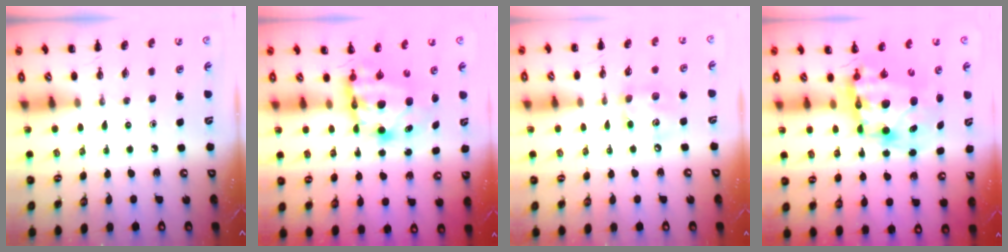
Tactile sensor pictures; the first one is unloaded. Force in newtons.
{"total": 7.1, "press": 6.9, "slide": 1.7}
{"total": 7.6, "press": 7.5, "slide": 0.8}
{"total": 10.2, "press": 9.9, "slide": 2.5}